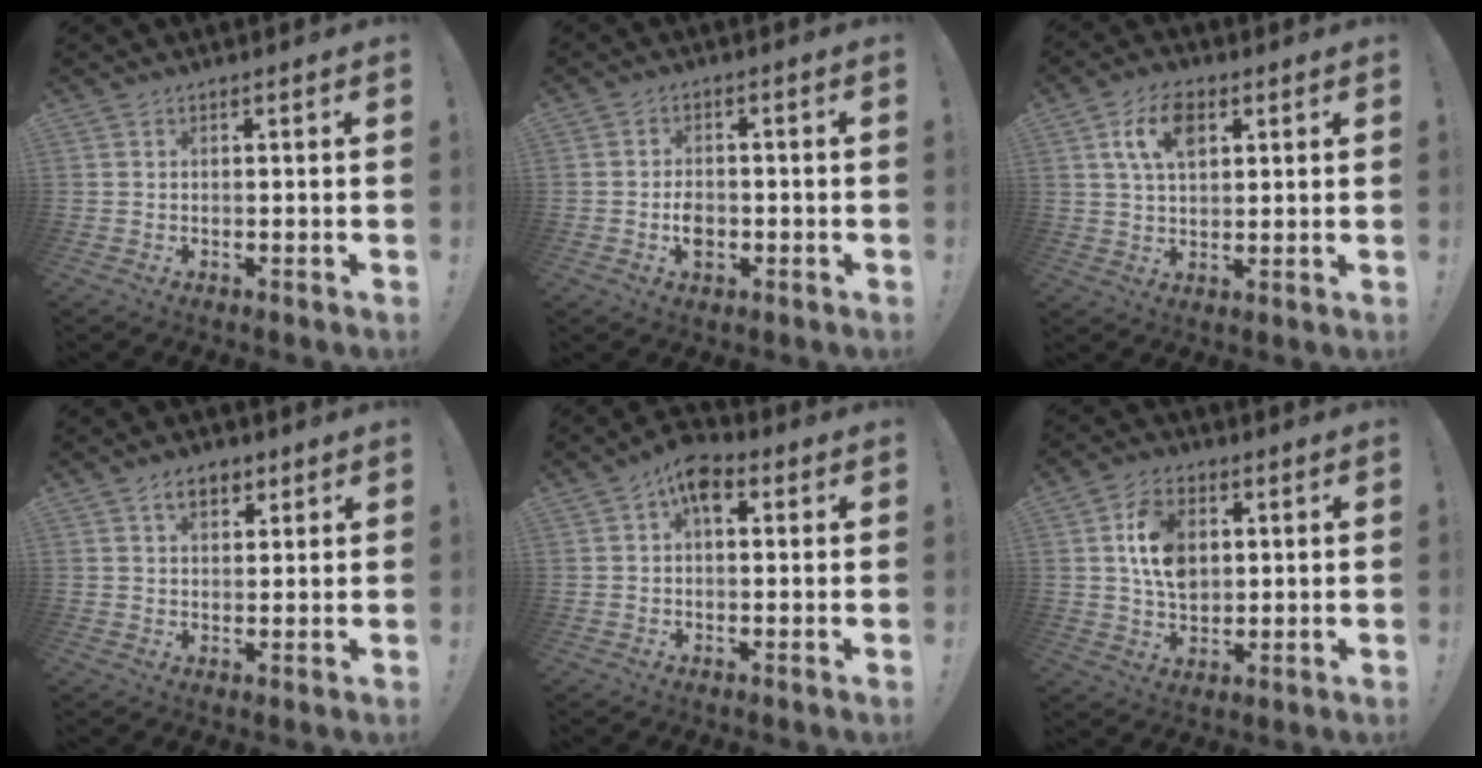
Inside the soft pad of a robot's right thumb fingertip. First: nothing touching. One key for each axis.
{"total": 4.7, "fx": -1.9, "fy": 3.6, "fz": 2.3, "tx": -0.027, "ty": 0.010, "tz": -0.031}
{"total": 9.8, "fx": 3.8, "fy": 5.9, "fz": 6.9, "tx": -0.116, "ty": 0.007, "tz": 0.070}
{"total": 5.5, "fx": 2.8, "fy": 3.4, "fz": 3.2, "tx": -0.046, "ty": 0.000, "tz": 0.049}
{"total": 7.0, "fx": 2.6, "fy": 5.2, "fz": 3.8, "tx": -0.052, "ty": -0.007, "tz": 0.053}
{"total": 12.1, "fx": 2.7, "fy": 8.9, "fz": 7.7, "tx": -0.120, "ty": 0.009, "tz": 0.053}